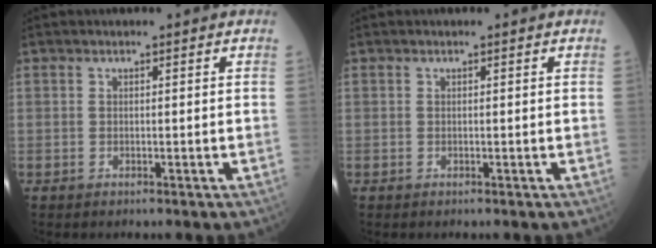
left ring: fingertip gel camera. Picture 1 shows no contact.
{"total": 0.0}